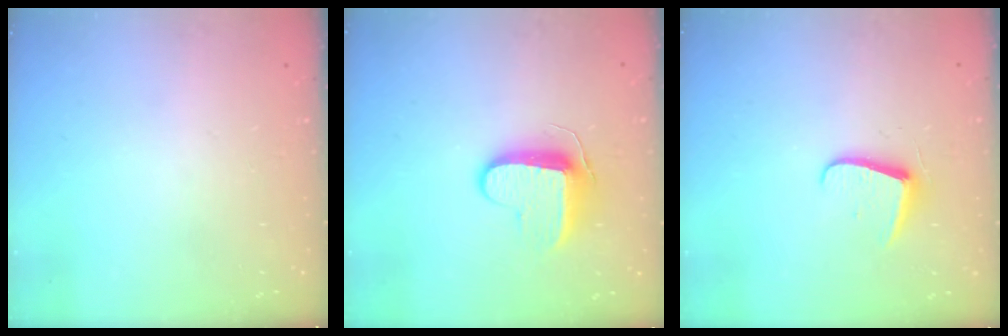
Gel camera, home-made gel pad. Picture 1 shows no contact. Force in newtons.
{"total": 9.6, "press": 9.6, "slide": 0.9}
{"total": 6.8, "press": 6.8, "slide": 0.7}